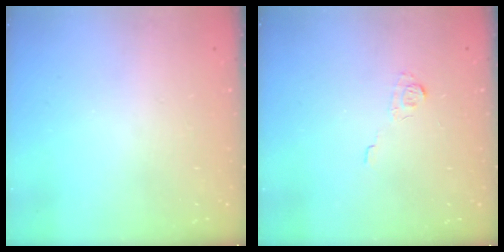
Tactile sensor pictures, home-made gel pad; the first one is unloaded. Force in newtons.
{"total": 4.5, "press": 4.4, "slide": 0.6}